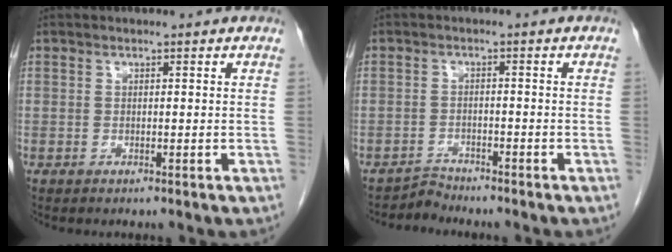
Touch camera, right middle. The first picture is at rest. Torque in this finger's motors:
{"motor_torque": [-0.23, 0.01, -0.07, -0.03]}